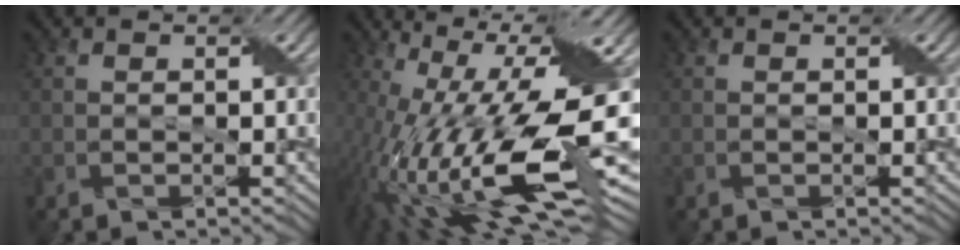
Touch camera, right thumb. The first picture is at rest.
{"total": 20.9, "force": [-2.3, 7.0, 19.5], "torque": [-0.343, -0.016, -0.037]}
{"total": 0.0}